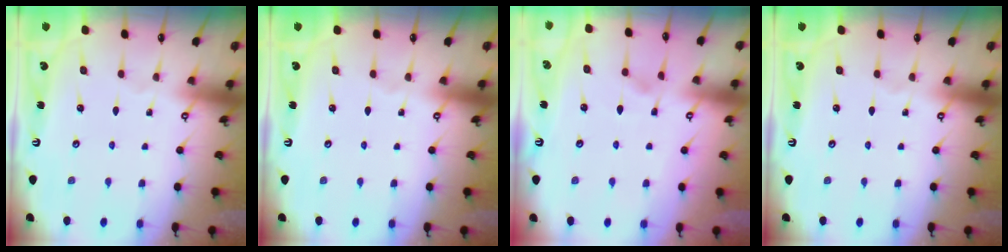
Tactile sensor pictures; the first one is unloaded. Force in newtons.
{"total": 0.0}
{"total": 1.8, "press": 1.6, "slide": 1.0}
{"total": 0.0}